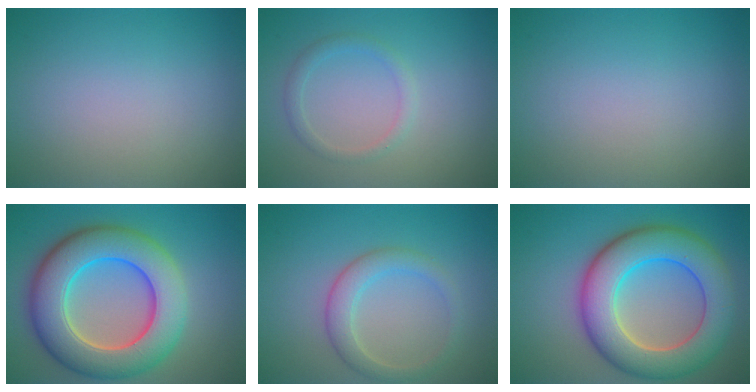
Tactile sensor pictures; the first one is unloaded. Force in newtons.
{"total": 1.4, "press": 1.4, "slide": 0.1}
{"total": 0.0}
{"total": 10.7, "press": 10.7, "slide": 0.2}
{"total": 3.0, "press": 3.0, "slide": 0.1}
{"total": 10.0, "press": 9.9, "slide": 0.5}